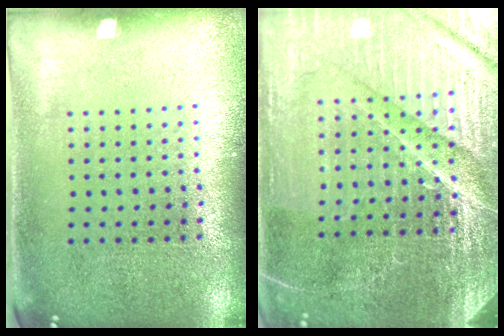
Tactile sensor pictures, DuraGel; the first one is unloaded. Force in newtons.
{"total": 5.6, "press": 5.2, "slide": 2.2}